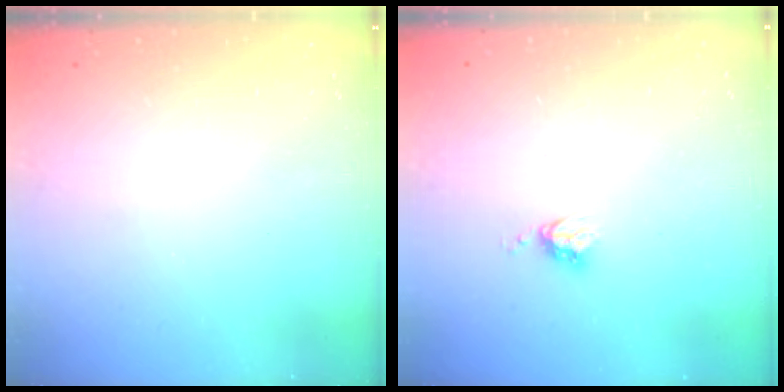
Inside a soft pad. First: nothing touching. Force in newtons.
{"total": 4.0, "press": 3.9, "slide": 0.6}